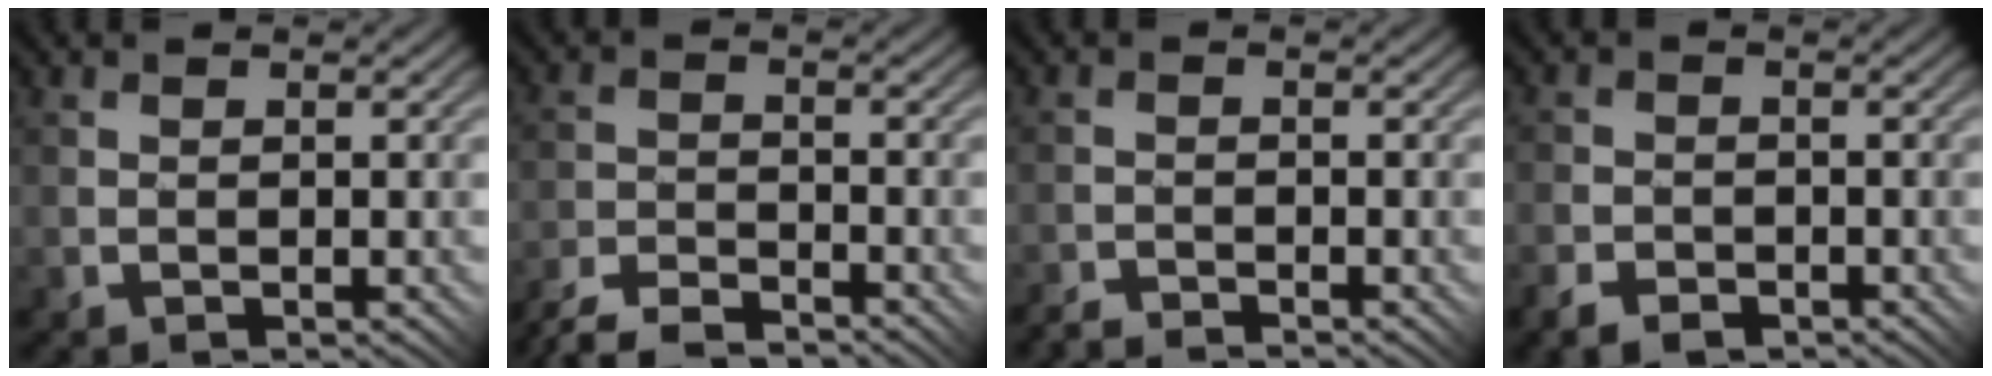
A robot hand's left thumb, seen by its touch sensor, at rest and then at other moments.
{"total": 5.9, "force": [-5.6, 1.0, 1.8], "torque": [-0.037, -0.002, -0.112]}
{"total": 2.2, "force": [-2.2, -0.2, -0.1], "torque": [0.002, 0.004, -0.048]}
{"total": 3.3, "force": [-2.4, 1.9, 1.3], "torque": [-0.028, -0.002, -0.050]}